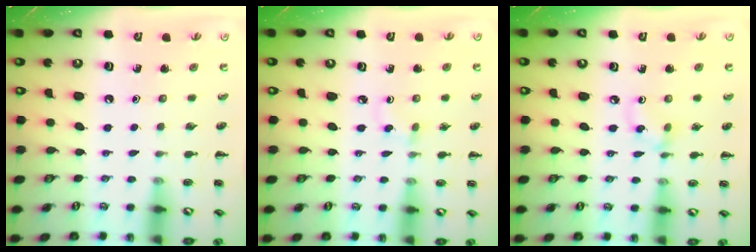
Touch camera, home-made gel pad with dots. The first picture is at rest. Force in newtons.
{"total": 2.7, "press": 2.4, "slide": 1.1}
{"total": 4.0, "press": 3.8, "slide": 1.2}